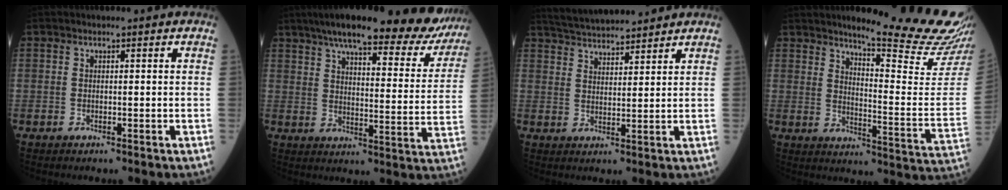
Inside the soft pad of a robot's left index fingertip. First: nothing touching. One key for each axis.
{"total": 27.7, "fx": 23.4, "fy": 5.3, "fz": 13.9, "tx": -0.202, "ty": -0.023, "tz": 0.288}
{"total": 9.9, "fx": 9.5, "fy": 0.8, "fz": 3.0, "tx": -0.062, "ty": 0.027, "tz": 0.156}
{"total": 18.0, "fx": 16.3, "fy": -1.6, "fz": 7.4, "tx": -0.117, "ty": -0.107, "tz": 0.199}